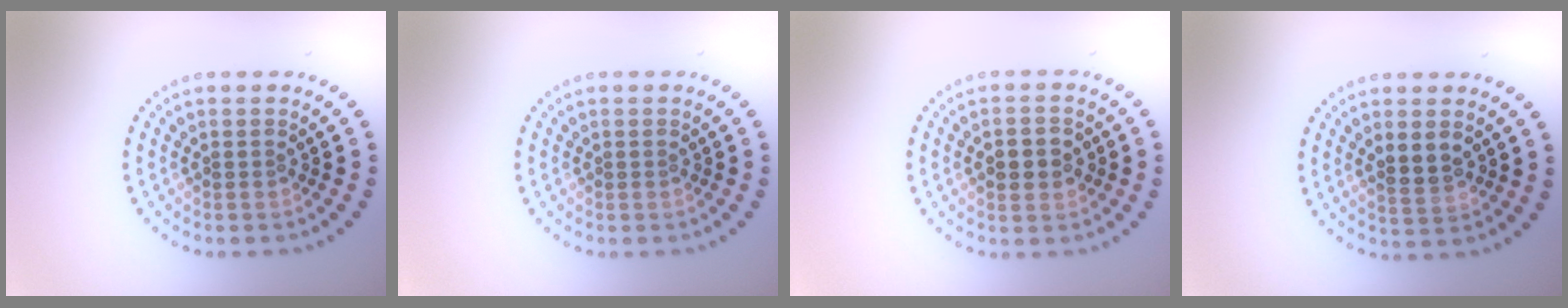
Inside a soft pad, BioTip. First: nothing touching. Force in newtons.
{"total": 0.0}
{"total": 3.2, "press": 3.2, "slide": 0.3}
{"total": 2.4, "press": 2.3, "slide": 0.6}